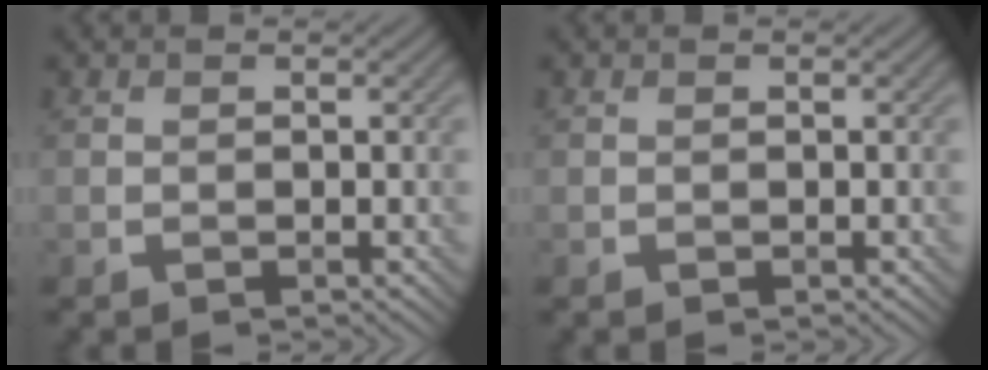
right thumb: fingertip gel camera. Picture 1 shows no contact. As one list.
[{"total": 0.0}]